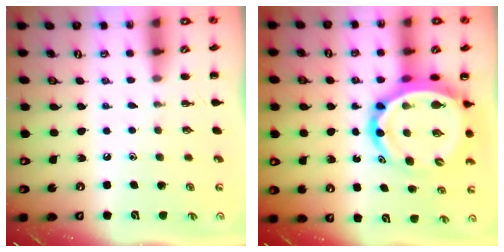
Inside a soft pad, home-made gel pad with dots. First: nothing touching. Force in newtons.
{"total": 14.7, "press": 14.2, "slide": 3.9}